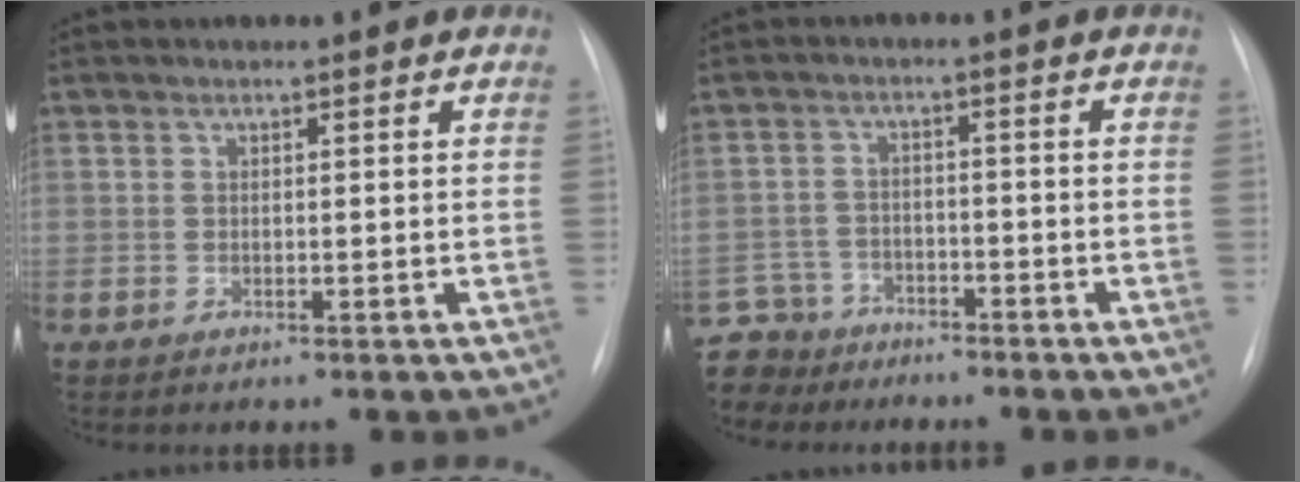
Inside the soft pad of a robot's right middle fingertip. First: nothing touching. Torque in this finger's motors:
{"motor_torque": [0.61, -0.66, 0.13, 0.01]}